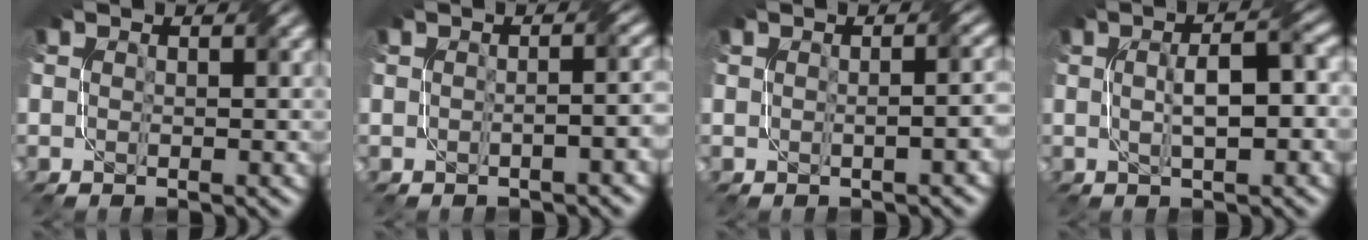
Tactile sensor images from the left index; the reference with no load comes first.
{"total": 2.4, "force": [-0.6, 0.9, 2.1], "torque": [-0.016, 0.006, -0.008]}
{"total": 2.6, "force": [-0.2, 1.1, 2.3], "torque": [-0.014, 0.006, 0.003]}
{"total": 4.8, "force": [0.2, 1.3, 4.6], "torque": [-0.072, 0.009, 0.003]}